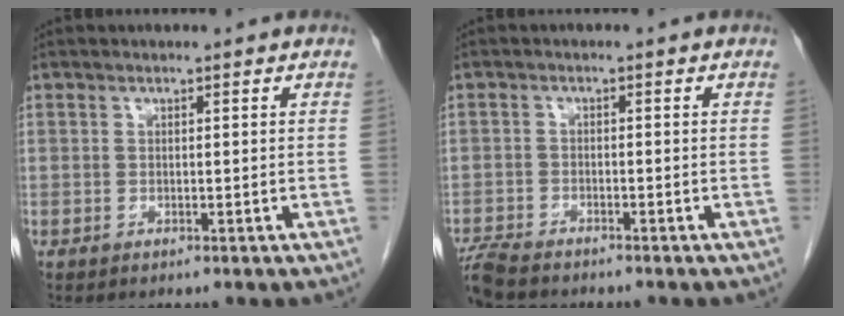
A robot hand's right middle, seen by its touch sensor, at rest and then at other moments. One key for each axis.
{"total": 5.6, "fx": -5.1, "fy": 0.9, "fz": 2.0, "tx": -0.037, "ty": -0.017, "tz": -0.093}